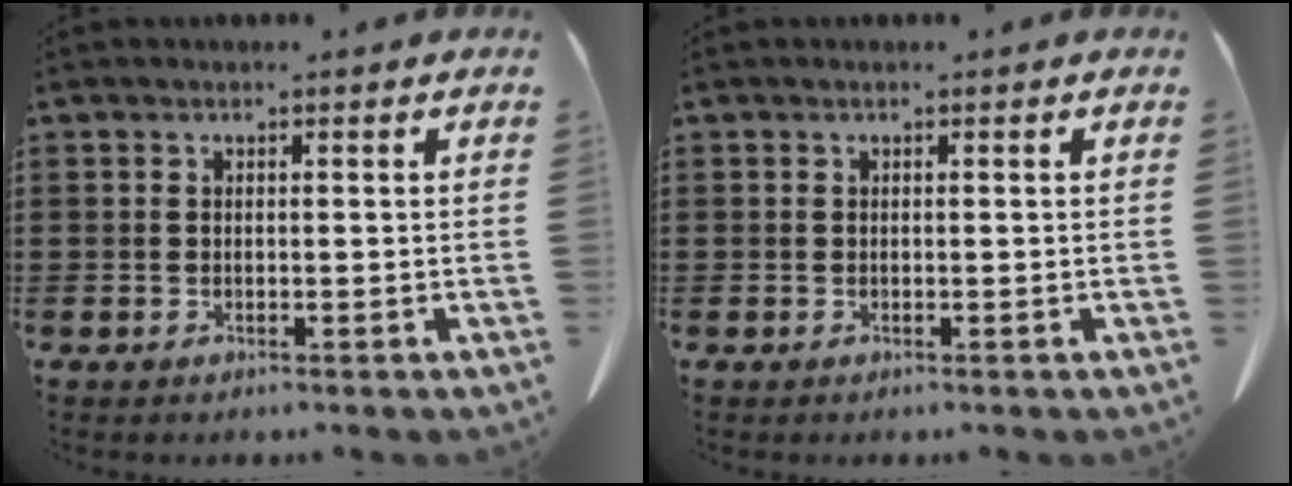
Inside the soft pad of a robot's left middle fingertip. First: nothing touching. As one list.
[{"total": 0.0}]